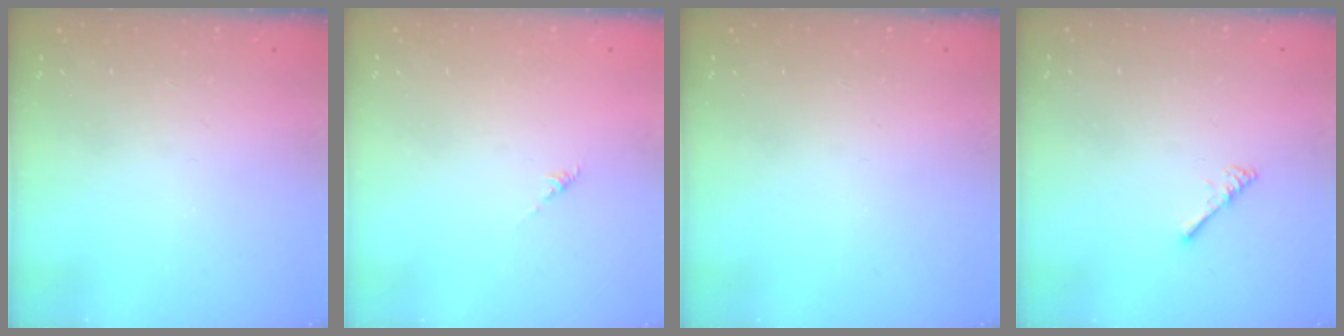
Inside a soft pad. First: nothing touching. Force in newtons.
{"total": 0.0}
{"total": 0.0}
{"total": 2.4, "press": 2.4, "slide": 0.4}